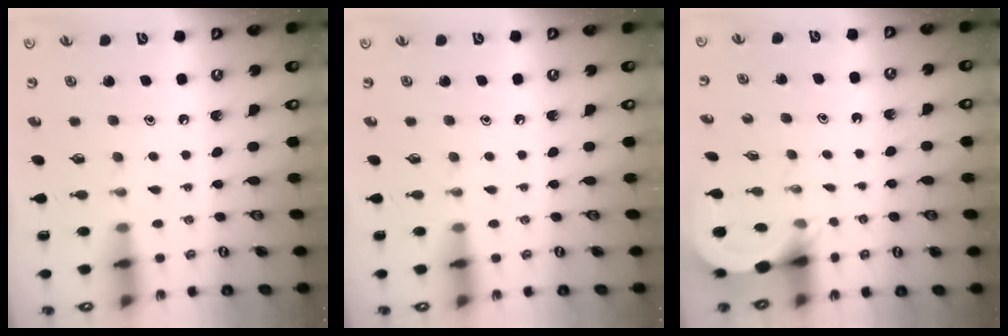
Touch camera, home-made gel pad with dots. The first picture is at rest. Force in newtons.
{"total": 0.0}
{"total": 3.5, "press": 3.5, "slide": 0.3}